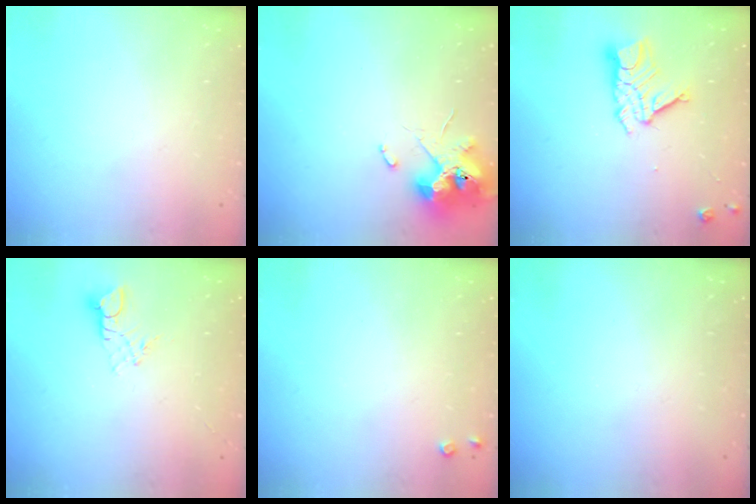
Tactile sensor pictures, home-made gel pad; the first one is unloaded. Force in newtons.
{"total": 10.7, "press": 10.6, "slide": 1.2}
{"total": 11.6, "press": 11.5, "slide": 0.9}
{"total": 2.7, "press": 2.7, "slide": 0.3}
{"total": 4.5, "press": 4.5, "slide": 0.7}
{"total": 0.0}